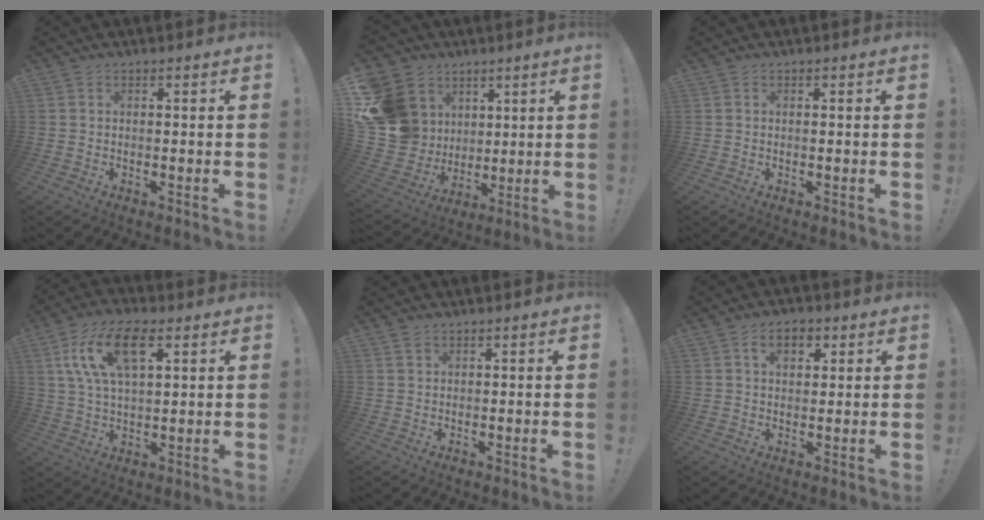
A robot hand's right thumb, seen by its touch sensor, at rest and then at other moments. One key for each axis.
{"total": 17.9, "fx": 5.0, "fy": 15.9, "fz": 6.7, "tx": -0.129, "ty": -0.026, "tz": 0.127}
{"total": 0.0}
{"total": 14.6, "fx": 6.0, "fy": 7.1, "fz": 11.2, "tx": -0.209, "ty": -0.001, "tz": 0.110}
{"total": 1.2, "fx": 0.9, "fy": 0.7, "fz": 0.3, "tx": 0.000, "ty": -0.002, "tz": 0.017}
{"total": 5.7, "fx": 2.4, "fy": 3.8, "fz": 3.6, "tx": -0.048, "ty": 0.001, "tz": 0.039}